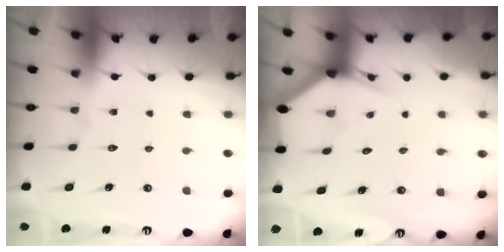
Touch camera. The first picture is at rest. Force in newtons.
{"total": 2.6, "press": 2.6, "slide": 0.0}